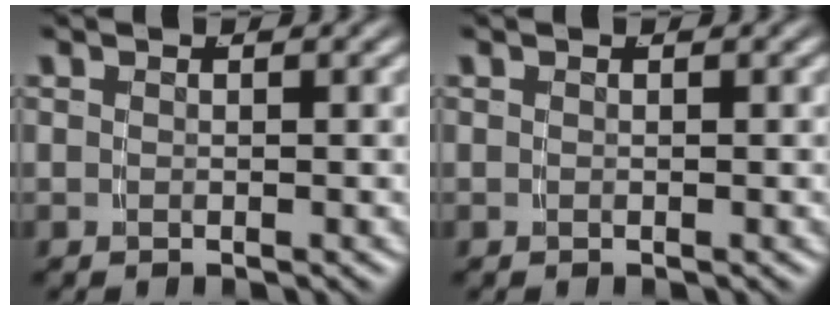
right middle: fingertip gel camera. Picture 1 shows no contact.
{"total": 0.0}